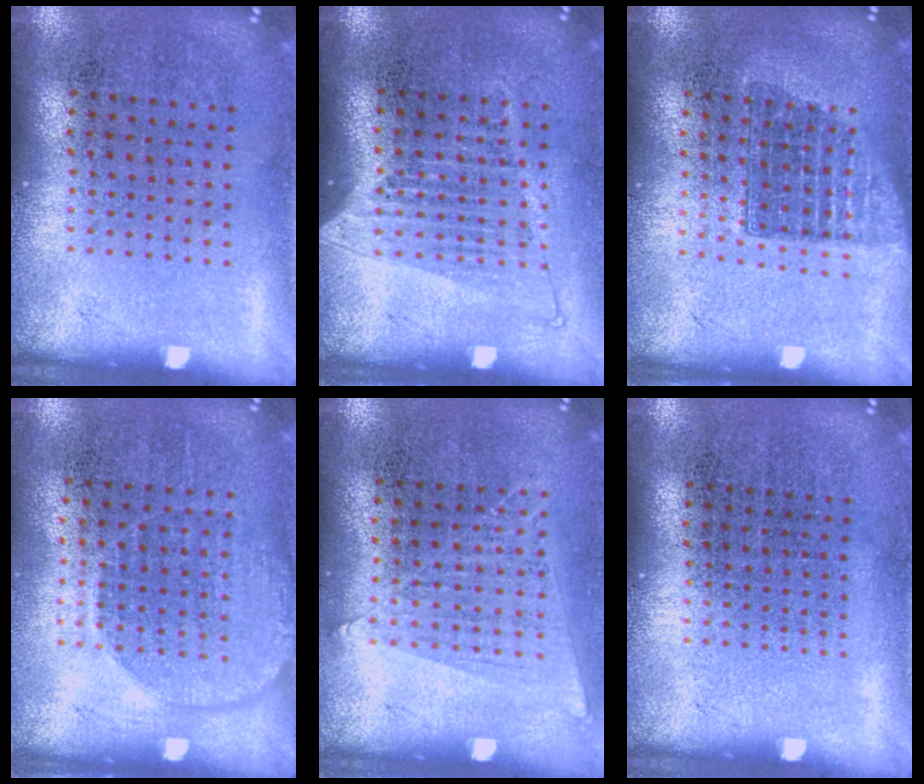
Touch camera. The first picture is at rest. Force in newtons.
{"total": 1.3, "press": 1.1, "slide": 0.5}
{"total": 1.3, "press": 1.1, "slide": 0.8}
{"total": 1.4, "press": 1.3, "slide": 0.7}
{"total": 0.7, "press": 0.5, "slide": 0.5}
{"total": 0.0}